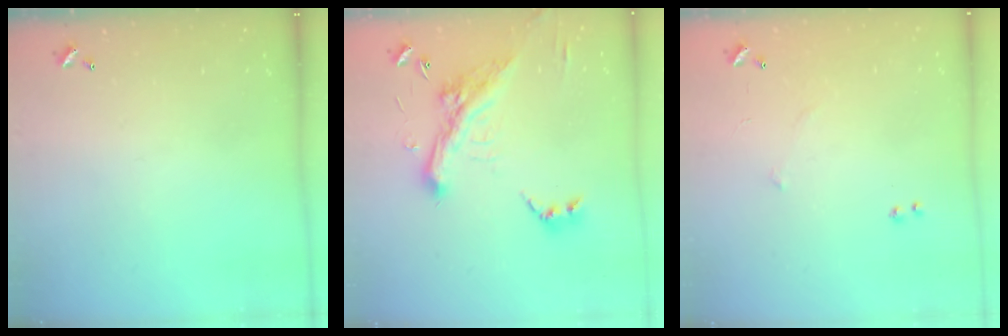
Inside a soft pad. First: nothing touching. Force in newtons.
{"total": 7.7, "press": 7.5, "slide": 2.0}
{"total": 5.9, "press": 5.9, "slide": 0.8}